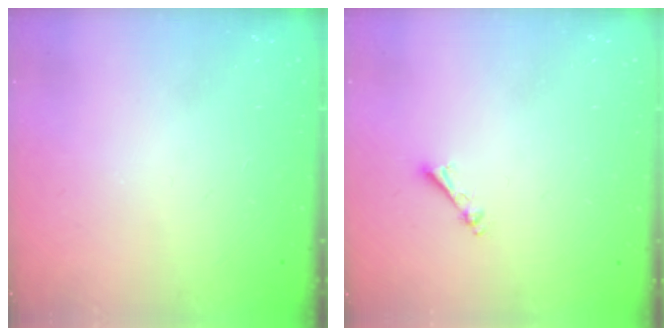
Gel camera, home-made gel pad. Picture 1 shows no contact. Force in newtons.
{"total": 2.5, "press": 2.5, "slide": 0.3}